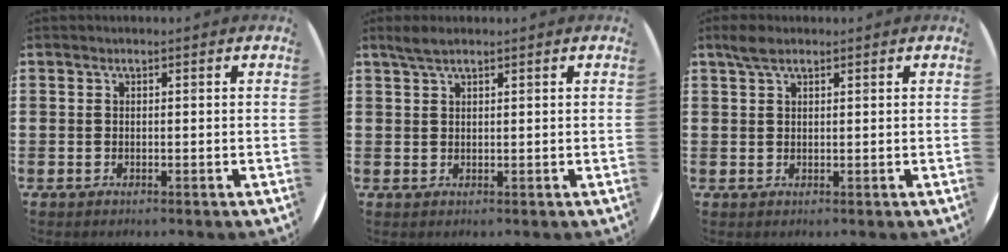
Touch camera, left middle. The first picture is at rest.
{"total": 2.0, "force": [1.6, 0.3, 1.1], "torque": [-0.023, 0.005, 0.029]}
{"total": 2.2, "force": [1.6, 0.9, 1.2], "torque": [-0.026, 0.007, 0.028]}